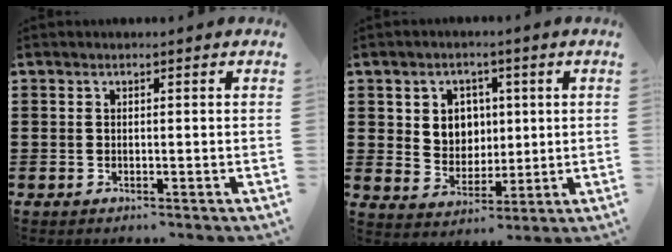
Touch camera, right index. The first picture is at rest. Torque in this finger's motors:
{"motor_torque": [0.83, 0.64, 0.43, 0.05]}